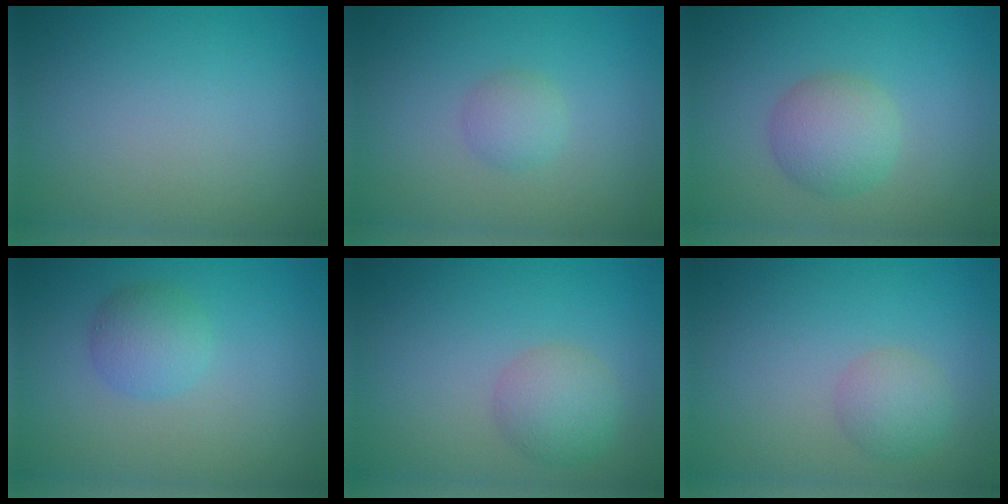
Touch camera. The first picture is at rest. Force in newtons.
{"total": 1.6, "press": 1.6, "slide": 0.0}
{"total": 3.4, "press": 3.4, "slide": 0.1}
{"total": 2.5, "press": 2.5, "slide": 0.1}
{"total": 3.0, "press": 3.0, "slide": 0.0}
{"total": 2.1, "press": 2.1, "slide": 0.1}